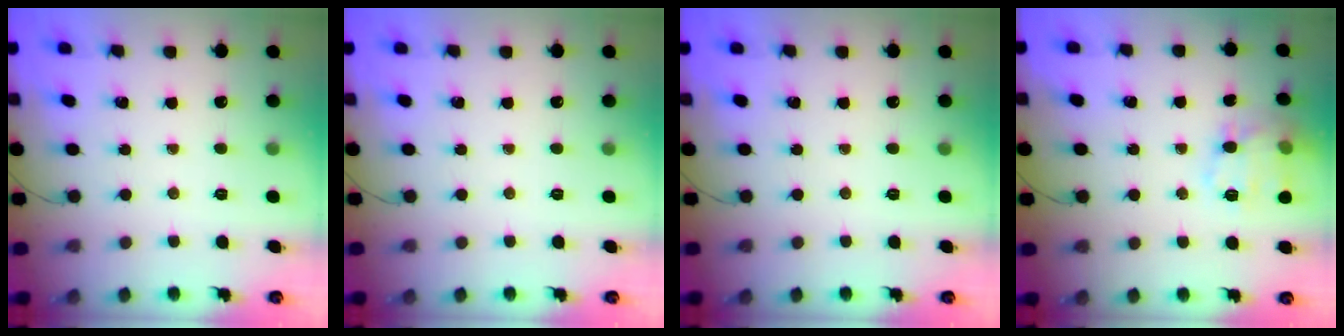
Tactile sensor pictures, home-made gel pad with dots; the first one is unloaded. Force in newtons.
{"total": 0.0}
{"total": 0.0}
{"total": 13.7, "press": 13.6, "slide": 0.7}